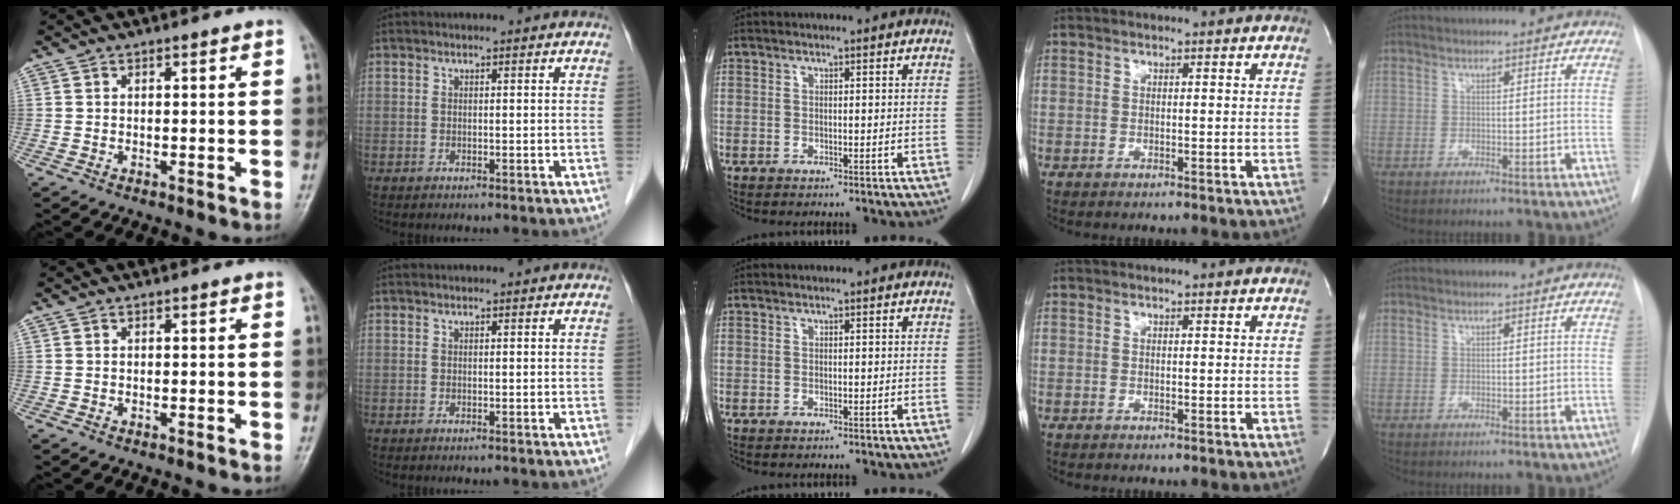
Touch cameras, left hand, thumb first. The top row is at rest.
{}